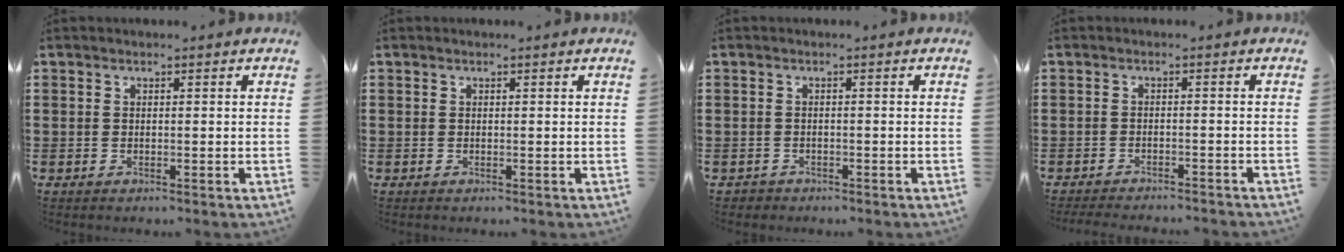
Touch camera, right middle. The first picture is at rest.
{"total": 0.0}
{"total": 0.8, "force": [-0.7, 0.4, -0.1], "torque": [0.000, 0.002, -0.016]}
{"total": 2.3, "force": [-2.3, -0.1, 0.2], "torque": [-0.006, -0.001, -0.047]}